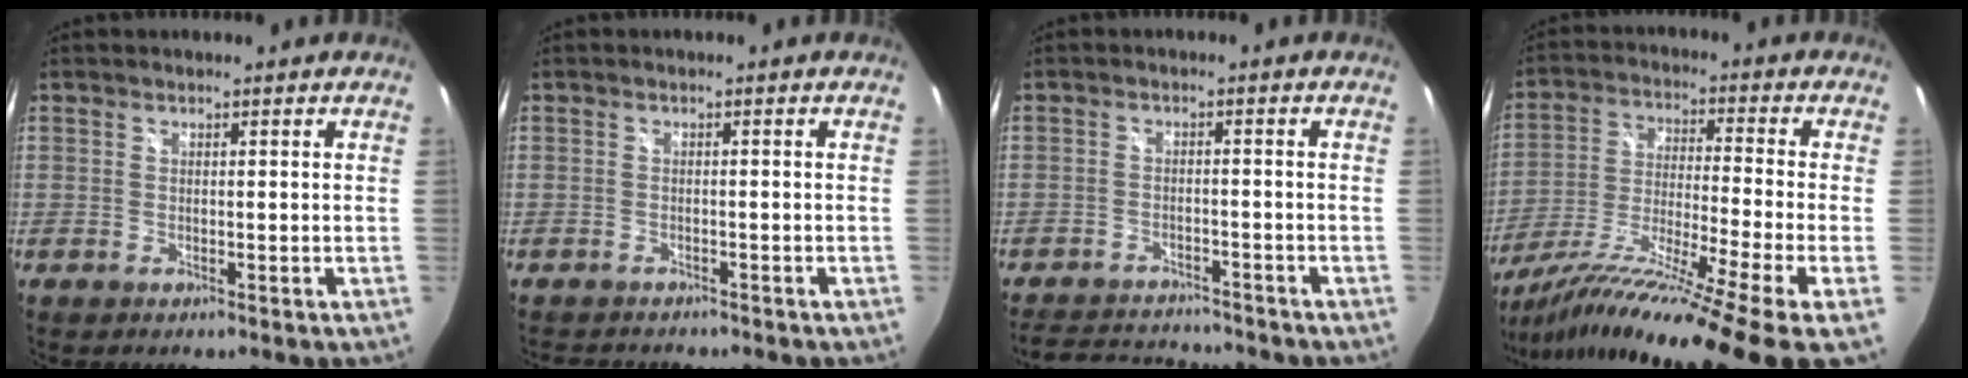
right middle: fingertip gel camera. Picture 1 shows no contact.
{"total": 3.6, "force": [-3.3, 1.1, 0.9], "torque": [-0.021, -0.006, -0.050]}
{"total": 9.6, "force": [-9.0, 2.3, 2.5], "torque": [-0.068, 0.011, -0.134]}
{"total": 22.9, "force": [-16.4, -1.3, 15.9], "torque": [-0.261, -0.077, -0.274]}